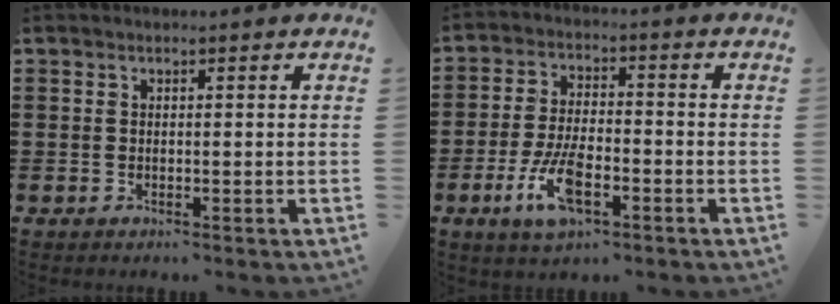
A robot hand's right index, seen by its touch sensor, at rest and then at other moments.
{"total": 8.2, "force": [-3.5, 3.1, 6.7], "torque": [-0.153, -0.008, -0.068]}